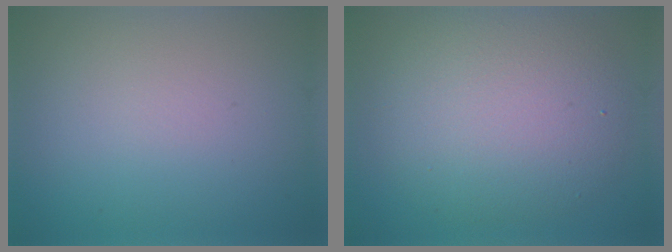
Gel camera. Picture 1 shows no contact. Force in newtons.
{"total": 7.1, "press": 7.1, "slide": 0.4}